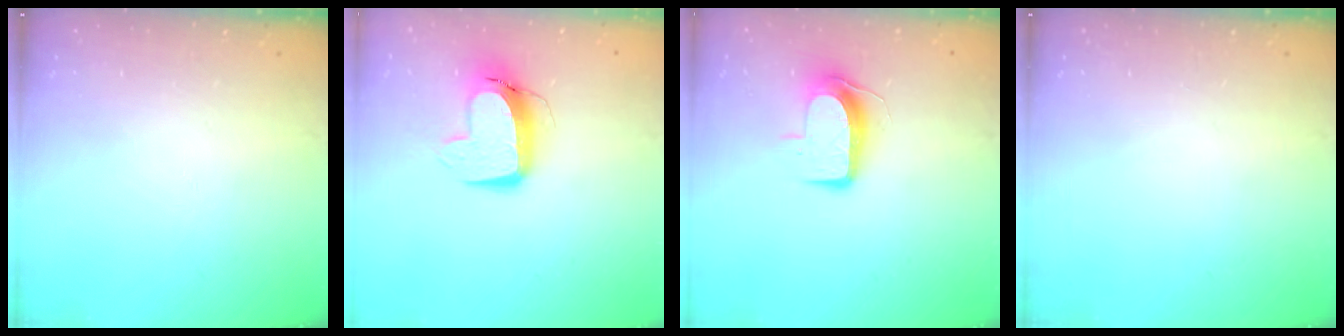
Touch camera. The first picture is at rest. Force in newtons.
{"total": 11.6, "press": 11.5, "slide": 1.3}
{"total": 8.8, "press": 8.8, "slide": 0.5}
{"total": 0.0}